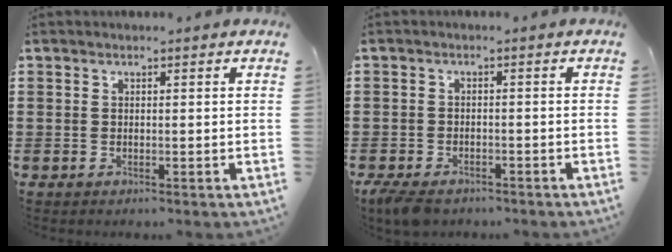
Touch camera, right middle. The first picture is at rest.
{"total": 2.7, "force": [-2.4, 1.0, 0.8], "torque": [-0.031, -0.001, -0.052]}